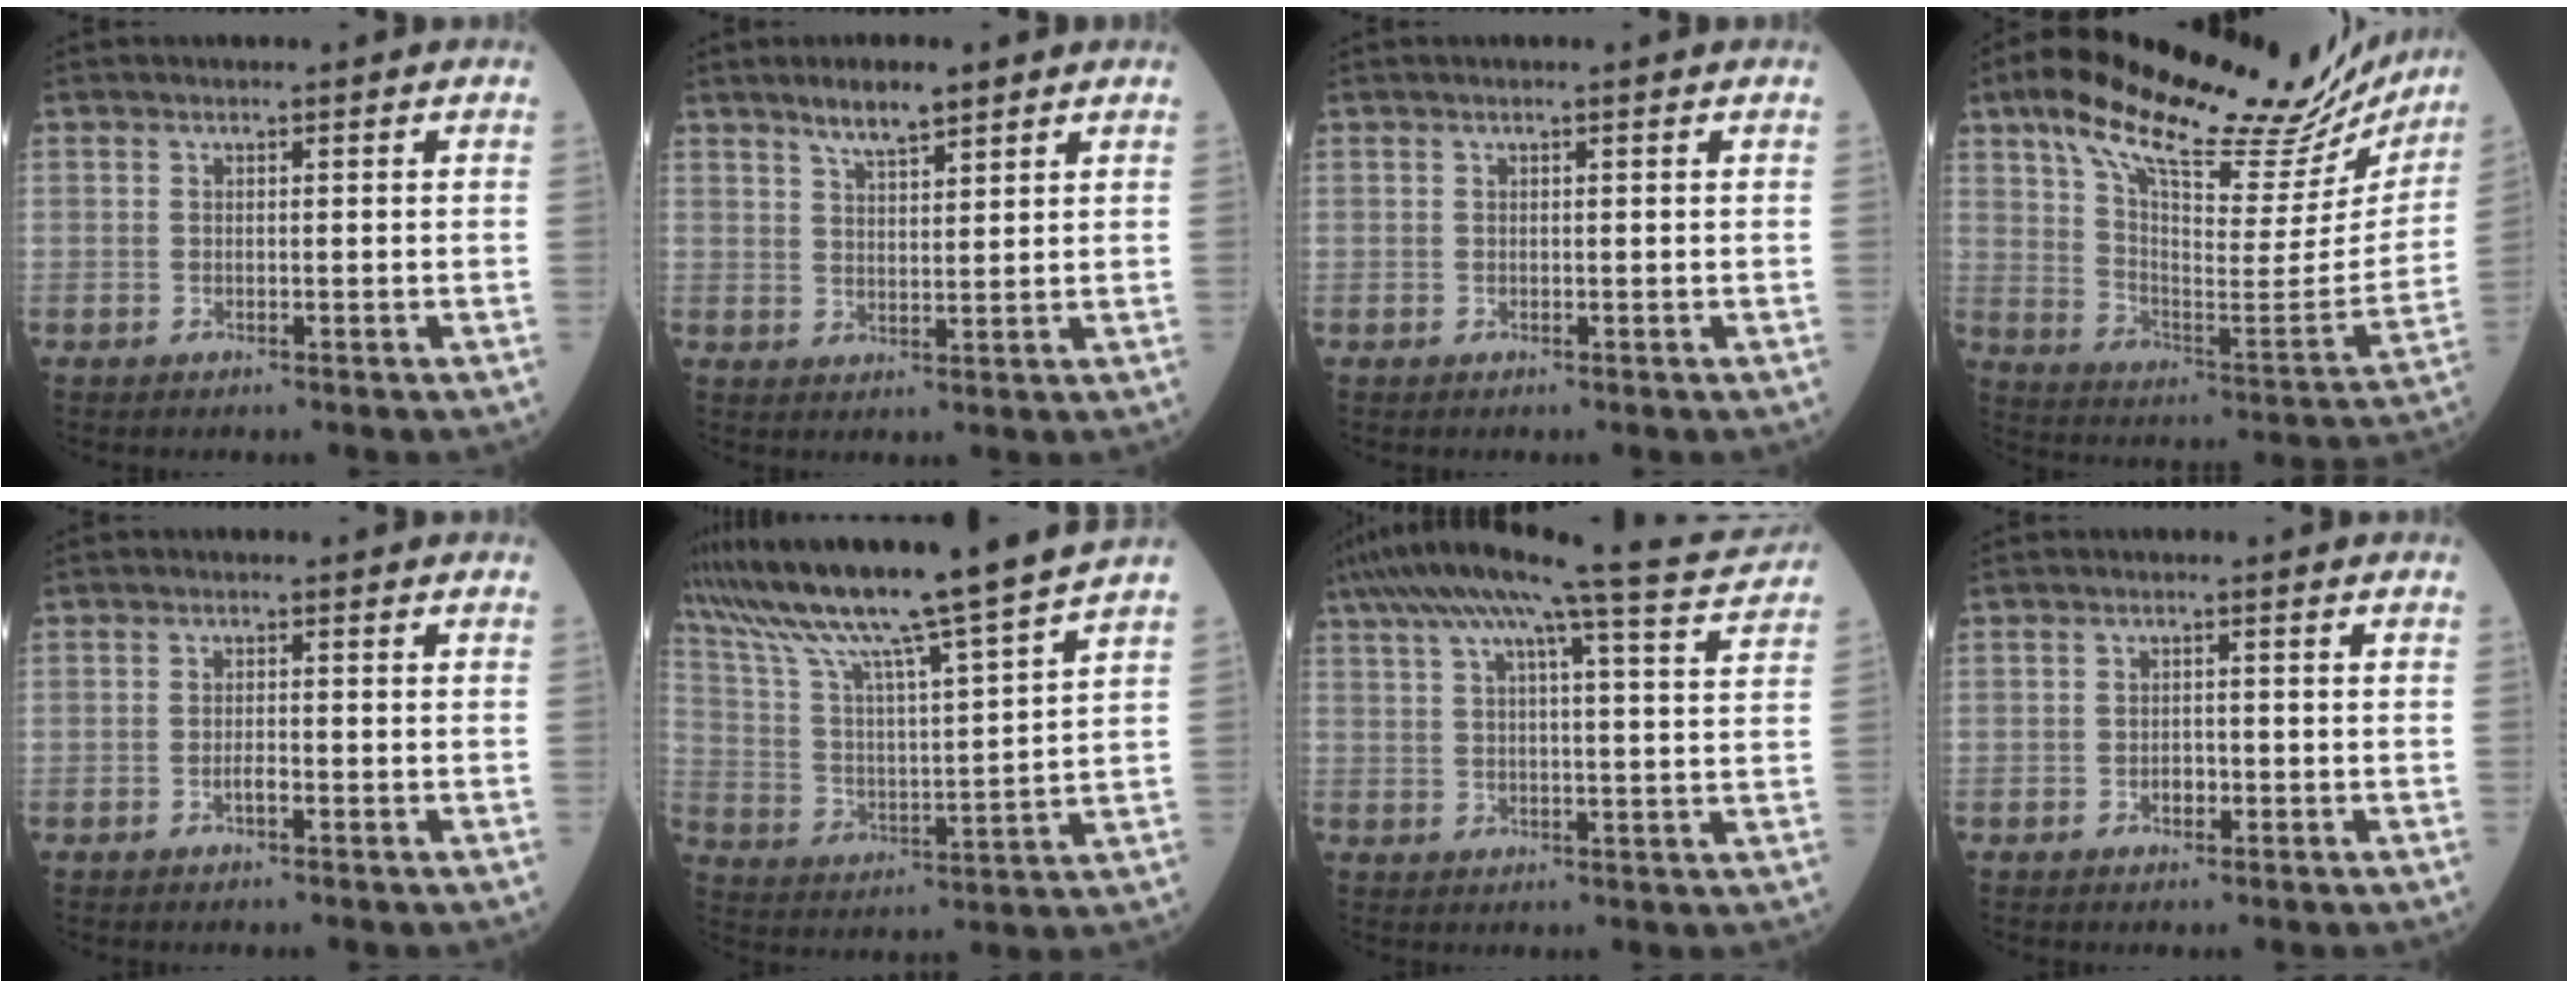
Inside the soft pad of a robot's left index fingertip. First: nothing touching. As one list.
[{"total": 5.2, "force": [4.0, 1.0, 3.2], "torque": [-0.061, 0.007, 0.069]}, {"total": 0.0}, {"total": 29.1, "force": [23.0, 8.2, 15.9], "torque": [-0.256, 0.005, 0.319]}, {"total": 1.3, "force": [-0.7, 0.3, 1.0], "torque": [-0.017, 0.003, -0.014]}, {"total": 18.9, "force": [16.2, -2.5, 9.4], "torque": [-0.172, -0.027, 0.269]}, {"total": 17.2, "force": [14.8, -0.7, 8.7], "torque": [-0.156, -0.001, 0.199]}, {"total": 1.6, "force": [-0.7, 1.0, 0.9], "torque": [-0.012, 0.005, -0.011]}]